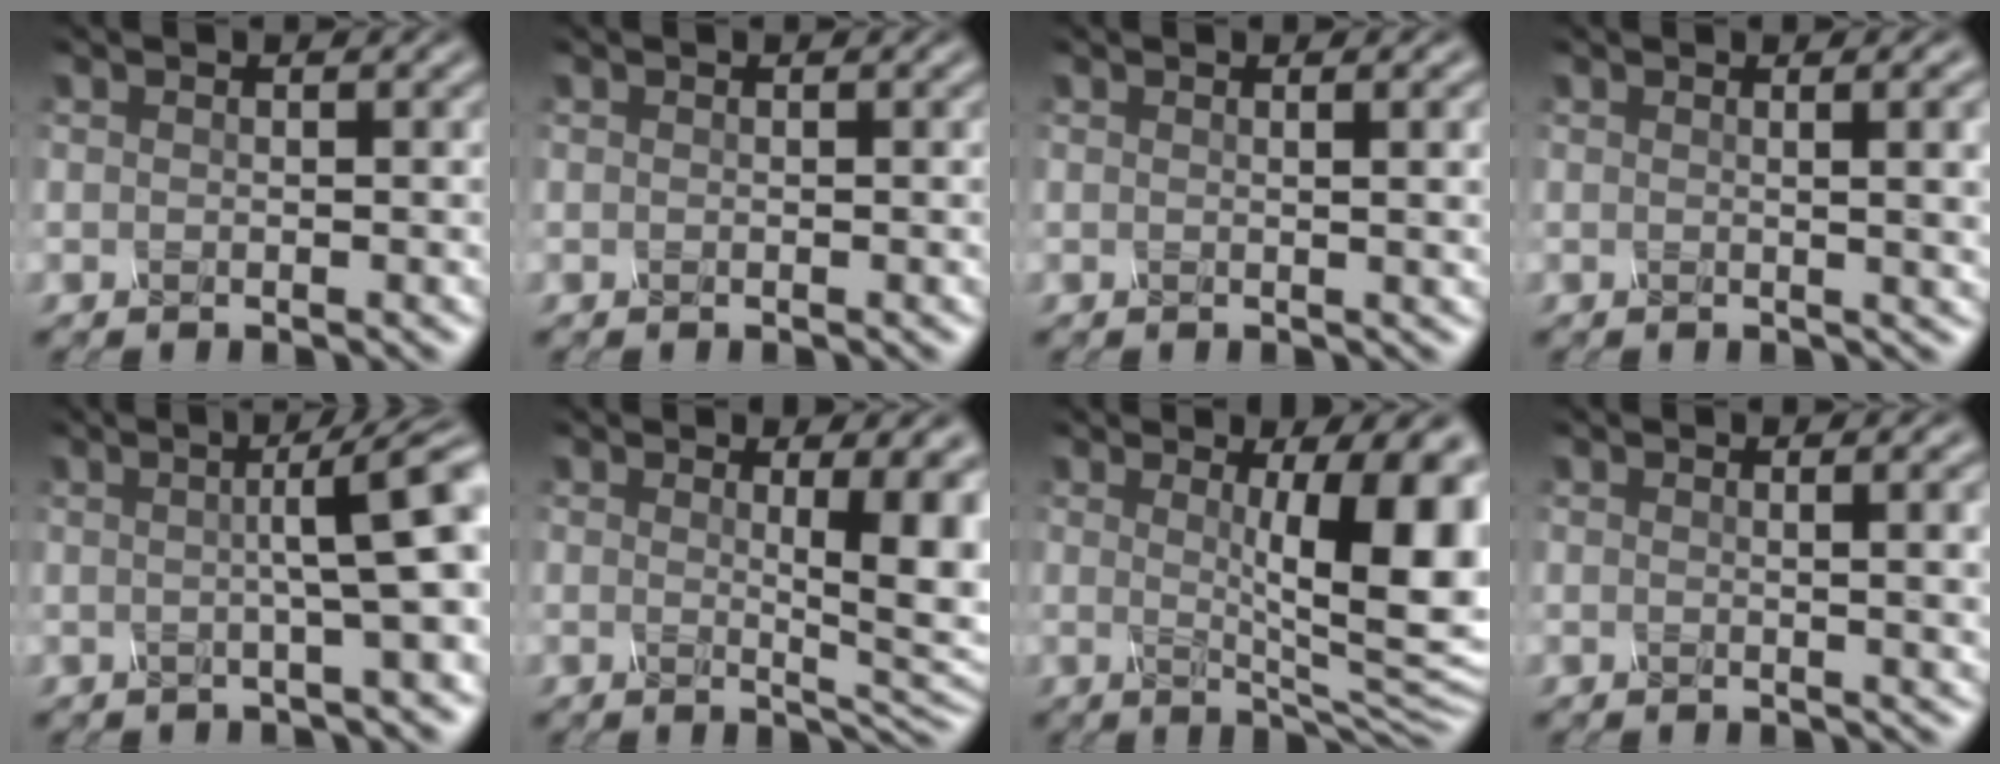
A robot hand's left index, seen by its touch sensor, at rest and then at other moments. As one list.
[{"total": 0.0}, {"total": 3.1, "force": [0.7, 1.2, 2.8], "torque": [-0.018, 0.007, 0.002]}, {"total": 5.6, "force": [1.0, 2.3, 5.0], "torque": [-0.024, 0.015, 0.007]}, {"total": 6.2, "force": [0.7, 1.1, 6.1], "torque": [-0.067, 0.011, 0.005]}, {"total": 6.8, "force": [1.1, 1.9, 6.5], "torque": [-0.066, -0.007, 0.019]}, {"total": 10.9, "force": [1.7, 2.5, 10.5], "torque": [-0.129, -0.009, 0.030]}, {"total": 4.8, "force": [0.9, 1.9, 4.3], "torque": [-0.024, 0.014, 0.006]}]